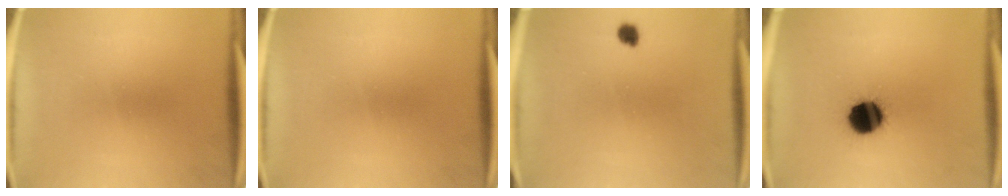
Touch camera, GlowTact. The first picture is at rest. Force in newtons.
{"total": 0.0}
{"total": 1.8}
{"total": 12.1}